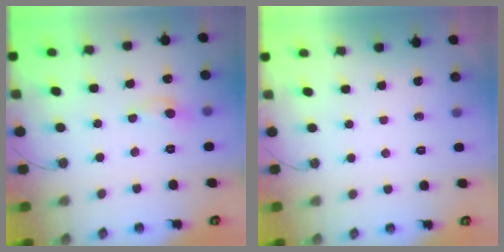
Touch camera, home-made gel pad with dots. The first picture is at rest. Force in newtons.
{"total": 0.0}